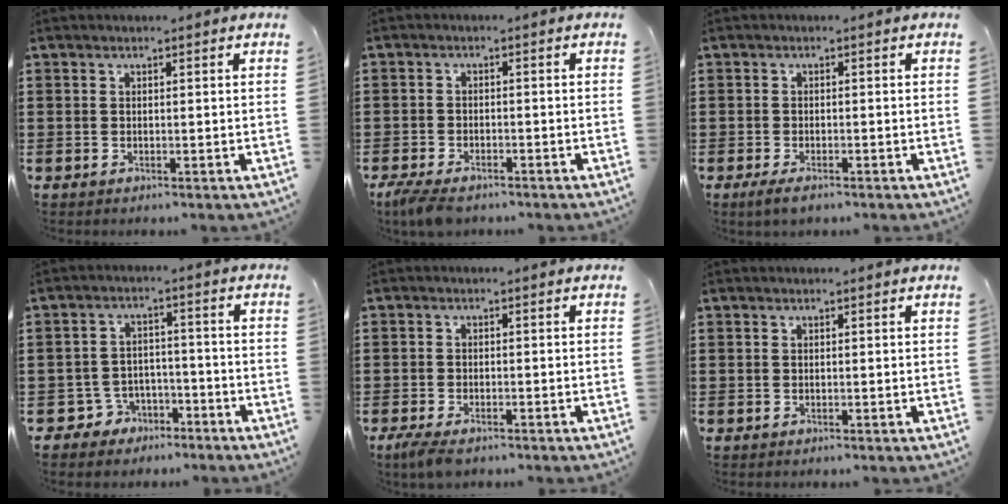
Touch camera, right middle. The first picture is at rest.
{"total": 3.0, "force": [-2.6, 1.0, 1.2], "torque": [-0.044, -0.006, -0.057]}
{"total": 1.6, "force": [-1.1, 0.5, 1.1], "torque": [-0.029, -0.006, -0.023]}
{"total": 4.3, "force": [-3.5, 2.5, 0.2], "torque": [-0.025, 0.006, -0.075]}
{"total": 2.2, "force": [-1.8, 0.7, 1.1], "torque": [-0.036, -0.004, -0.039]}
{"total": 0.0}